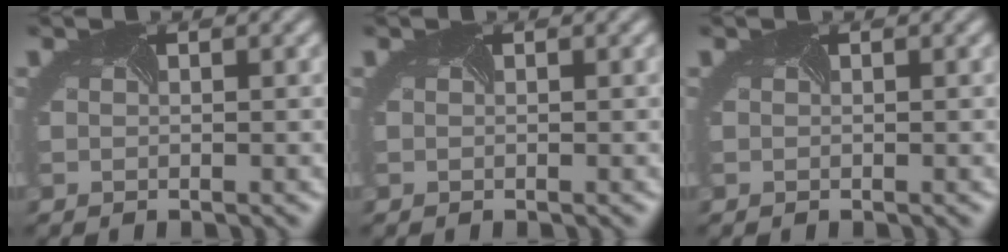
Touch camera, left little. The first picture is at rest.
{"total": 0.0}
{"total": 0.0}